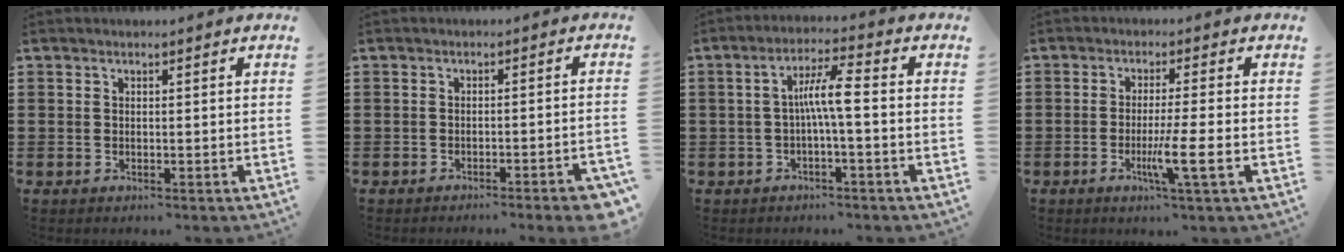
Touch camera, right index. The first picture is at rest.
{"total": 2.7, "force": [-2.0, -0.2, 1.7], "torque": [-0.026, -0.003, -0.037]}
{"total": 5.8, "force": [-0.5, 0.7, 5.8], "torque": [-0.114, 0.004, -0.018]}
{"total": 6.2, "force": [-1.9, -0.4, 5.9], "torque": [-0.103, -0.019, -0.033]}